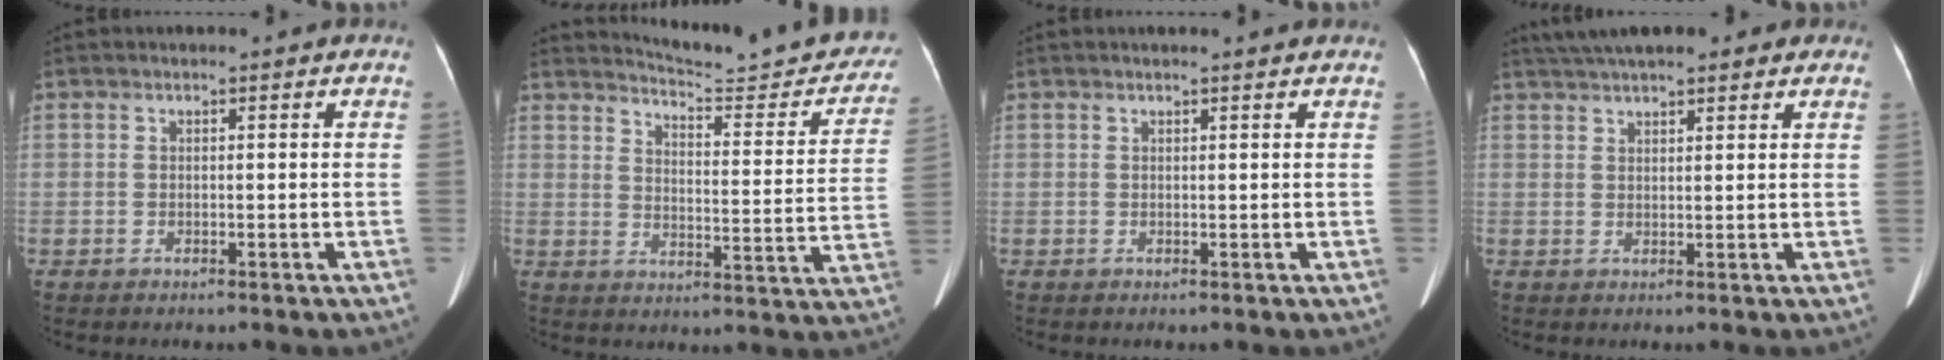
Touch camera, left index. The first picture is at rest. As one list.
[{"total": 18.8, "force": [17.9, 1.9, 5.5], "torque": [-0.062, -0.076, 0.211]}, {"total": 2.6, "force": [2.4, 0.0, 1.0], "torque": [-0.012, 0.014, 0.024]}, {"total": 10.5, "force": [8.2, 3.2, 5.6], "torque": [-0.083, 0.045, 0.123]}]